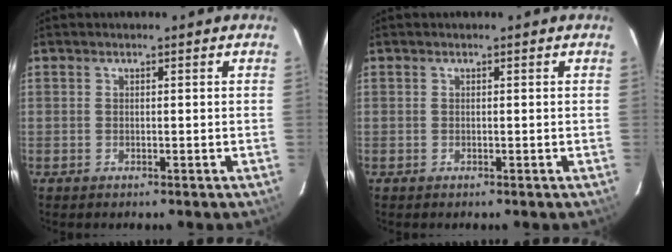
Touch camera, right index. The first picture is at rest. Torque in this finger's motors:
{"motor_torque": [0.00, 0.00, 0.02, 0.00]}